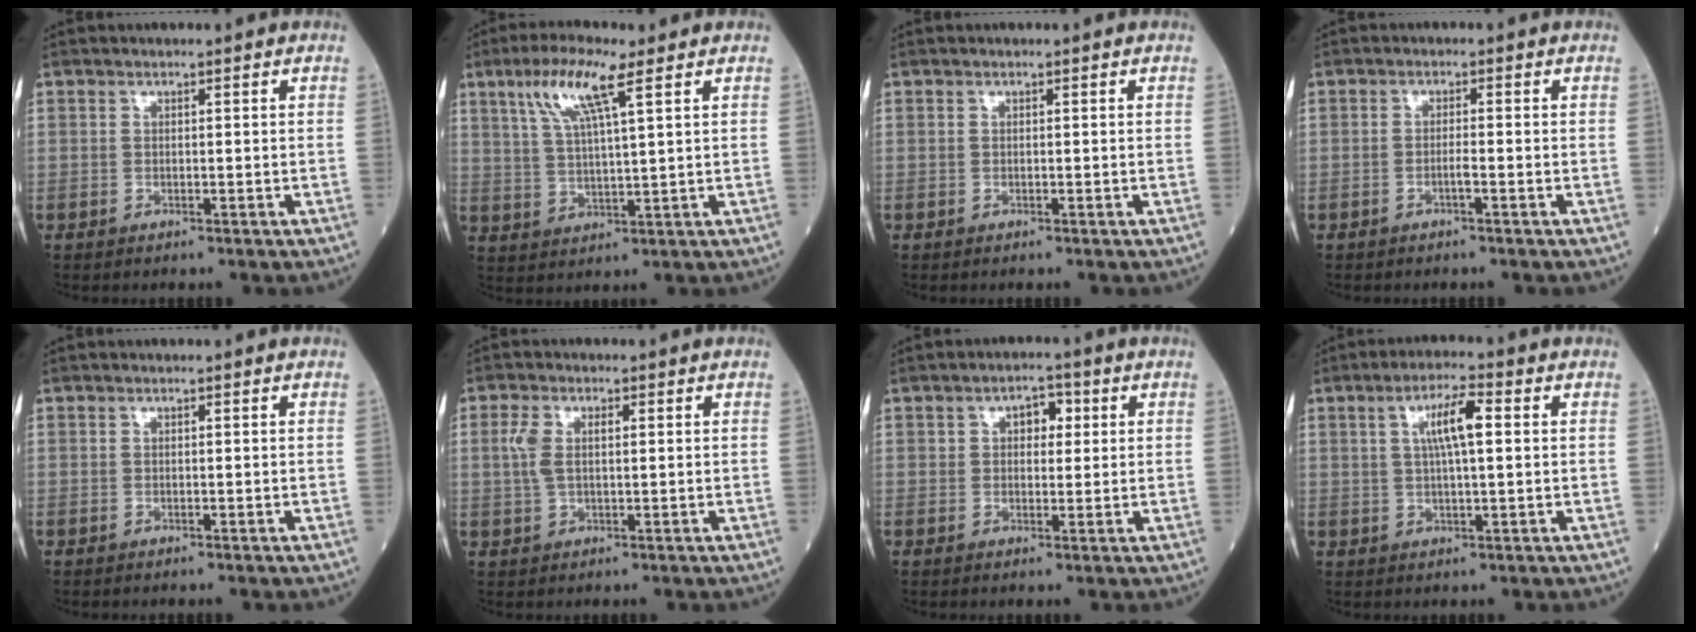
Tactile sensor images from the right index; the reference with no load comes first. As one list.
[{"total": 8.8, "force": [4.6, 0.7, 7.5], "torque": [-0.156, 0.010, 0.089]}, {"total": 0.0}, {"total": 1.4, "force": [-0.8, -0.2, 1.2], "torque": [-0.020, 0.001, -0.017]}, {"total": 0.0}, {"total": 4.2, "force": [0.8, 2.0, 3.6], "torque": [-0.093, 0.015, 0.017]}, {"total": 3.8, "force": [1.3, 2.2, 2.8], "torque": [-0.040, 0.014, 0.018]}, {"total": 6.3, "force": [1.6, 0.9, 6.1], "torque": [-0.110, 0.010, 0.028]}]